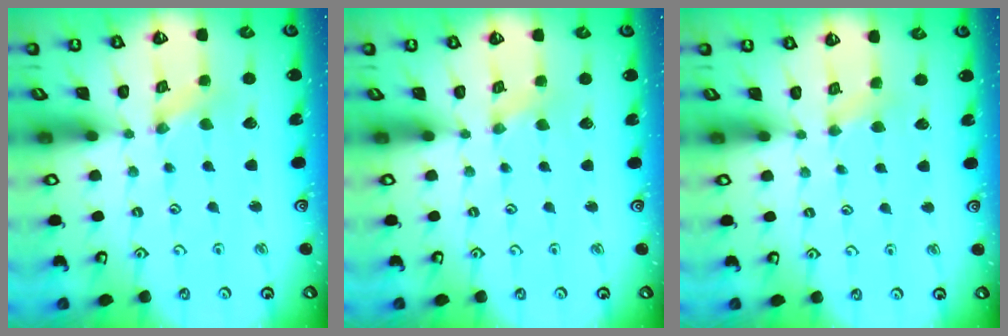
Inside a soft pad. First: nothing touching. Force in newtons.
{"total": 0.5, "press": 0.5, "slide": 0.1}
{"total": 2.9, "press": 2.9, "slide": 0.3}